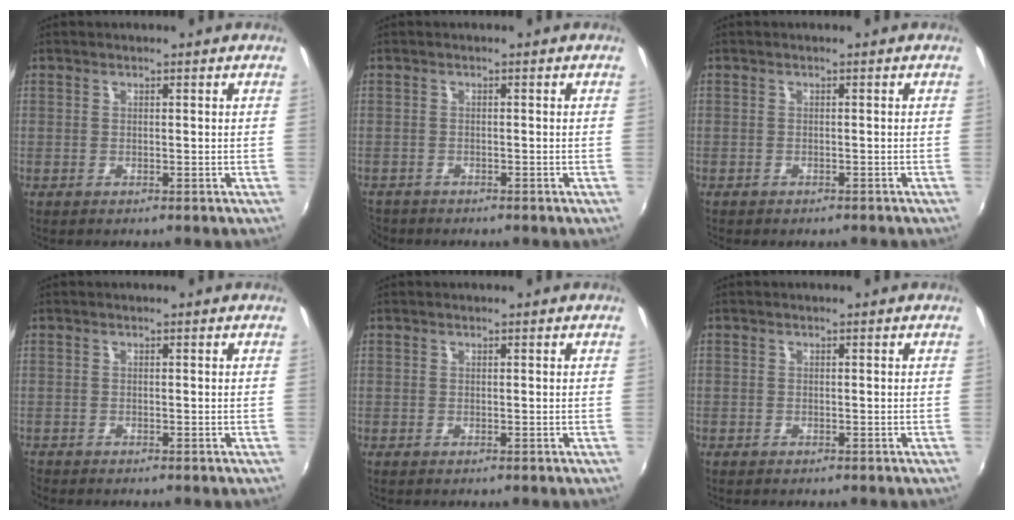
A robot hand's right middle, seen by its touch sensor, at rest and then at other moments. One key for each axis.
{"total": 3.6, "fx": -3.1, "fy": 1.8, "fz": 0.7, "tx": -0.029, "ty": -0.013, "tz": -0.059}
{"total": 1.3, "fx": -1.2, "fy": 0.4, "fz": 0.4, "tx": -0.013, "ty": -0.007, "tz": -0.016}
{"total": 1.0, "fx": -0.9, "fy": 0.4, "fz": -0.1, "tx": -0.003, "ty": -0.002, "tz": -0.019}
{"total": 0.0}
{"total": 0.8, "fx": -0.6, "fy": 0.5, "fz": 0.0, "tx": -0.003, "ty": 0.001, "tz": -0.012}